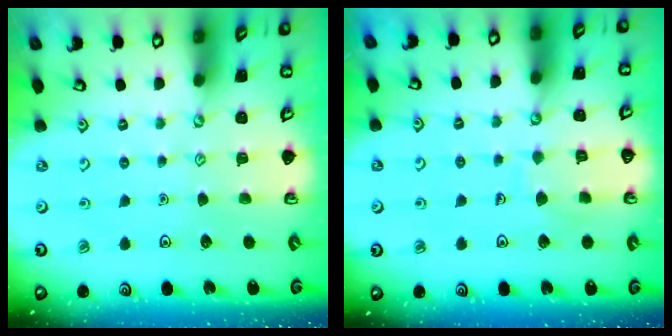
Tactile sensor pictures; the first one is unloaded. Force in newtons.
{"total": 6.1, "press": 6.1, "slide": 0.6}